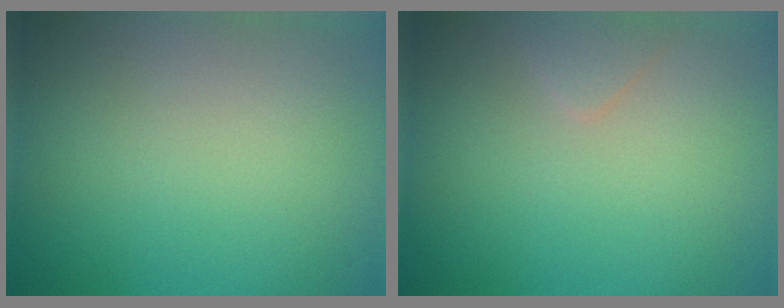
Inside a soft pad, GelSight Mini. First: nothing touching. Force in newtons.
{"total": 0.8, "press": 0.8, "slide": 0.1}